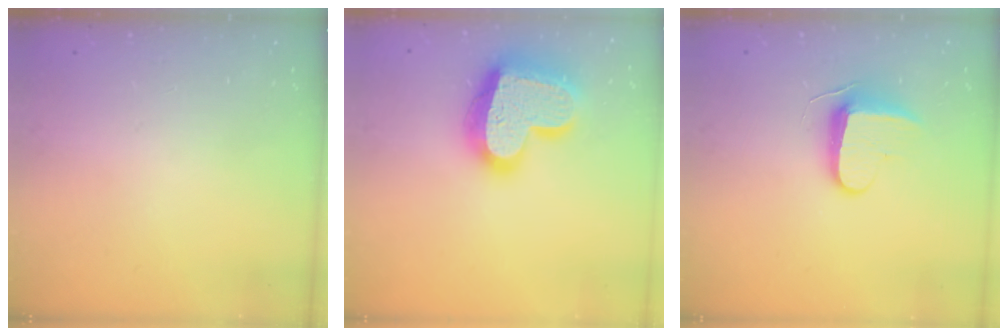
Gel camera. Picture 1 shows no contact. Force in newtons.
{"total": 24.6, "press": 24.5, "slide": 1.9}
{"total": 8.7, "press": 8.7, "slide": 0.9}